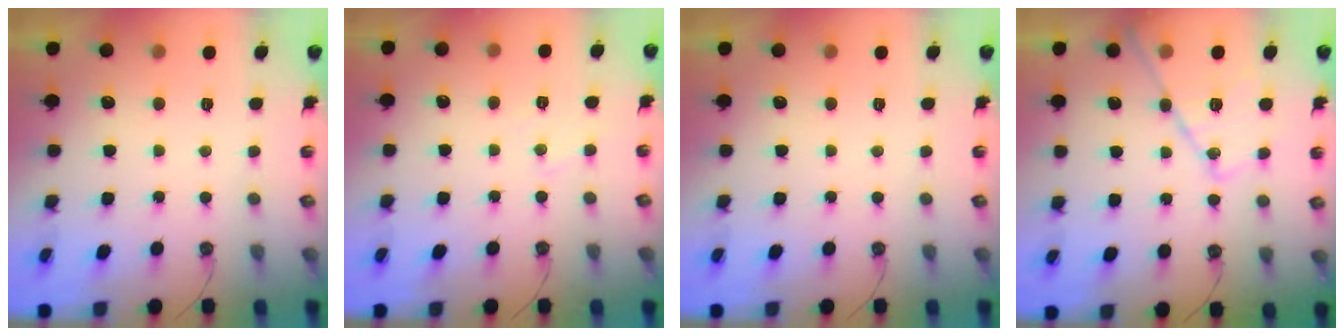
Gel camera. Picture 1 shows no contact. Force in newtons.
{"total": 4.7, "press": 4.6, "slide": 0.8}
{"total": 0.0}
{"total": 15.7, "press": 15.7, "slide": 1.3}